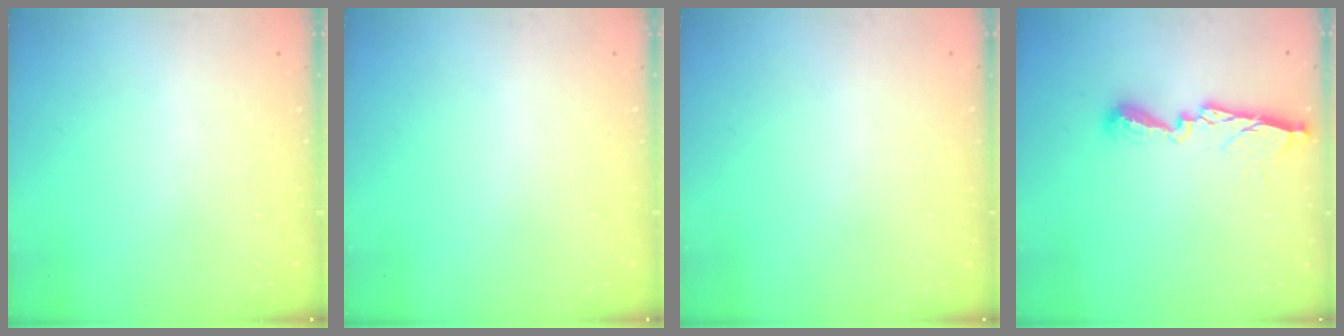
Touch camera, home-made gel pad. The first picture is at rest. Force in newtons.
{"total": 0.0}
{"total": 0.8, "press": 0.8, "slide": 0.1}
{"total": 11.0, "press": 11.0, "slide": 0.4}